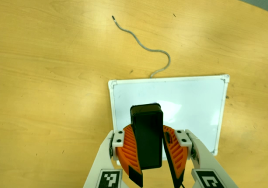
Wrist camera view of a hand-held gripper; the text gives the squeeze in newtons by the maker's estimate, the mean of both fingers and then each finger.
{"total": 11.4, "left": 10.7, "right": 12.1}